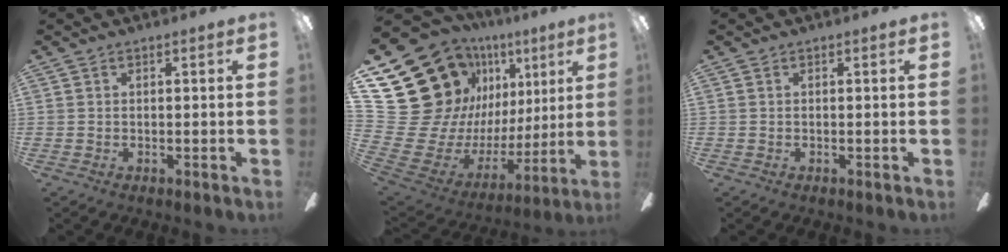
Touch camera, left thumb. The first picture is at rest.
{"total": 26.3, "force": [11.8, 19.4, 13.1], "torque": [-0.250, -0.118, 0.274]}
{"total": 0.0}